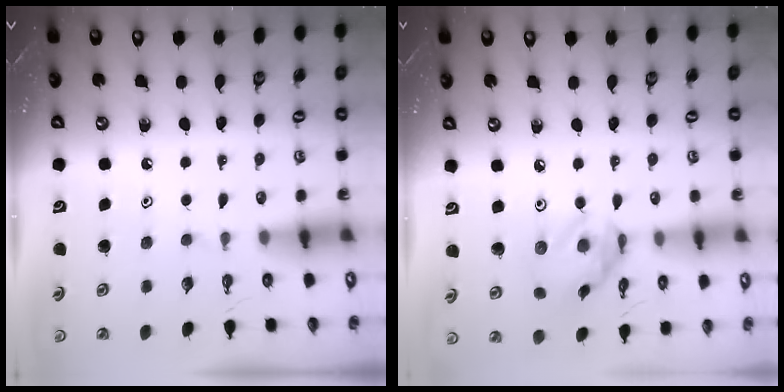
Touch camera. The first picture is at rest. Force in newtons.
{"total": 10.3, "press": 10.3, "slide": 0.8}